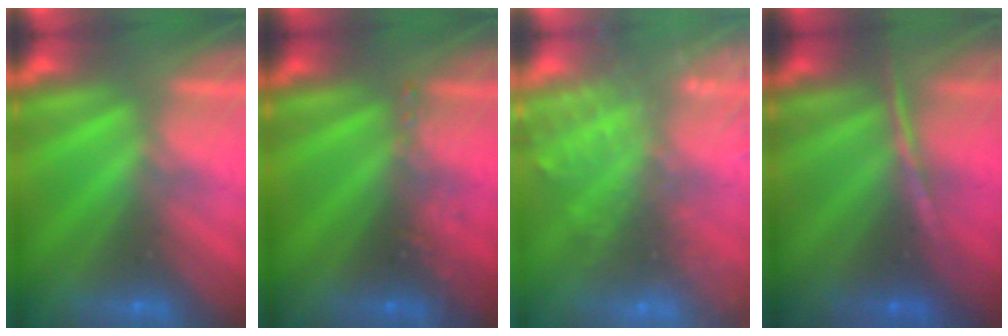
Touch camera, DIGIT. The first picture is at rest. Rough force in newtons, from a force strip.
{"total": 2.5}
{"total": 9.0}
{"total": 1.3}